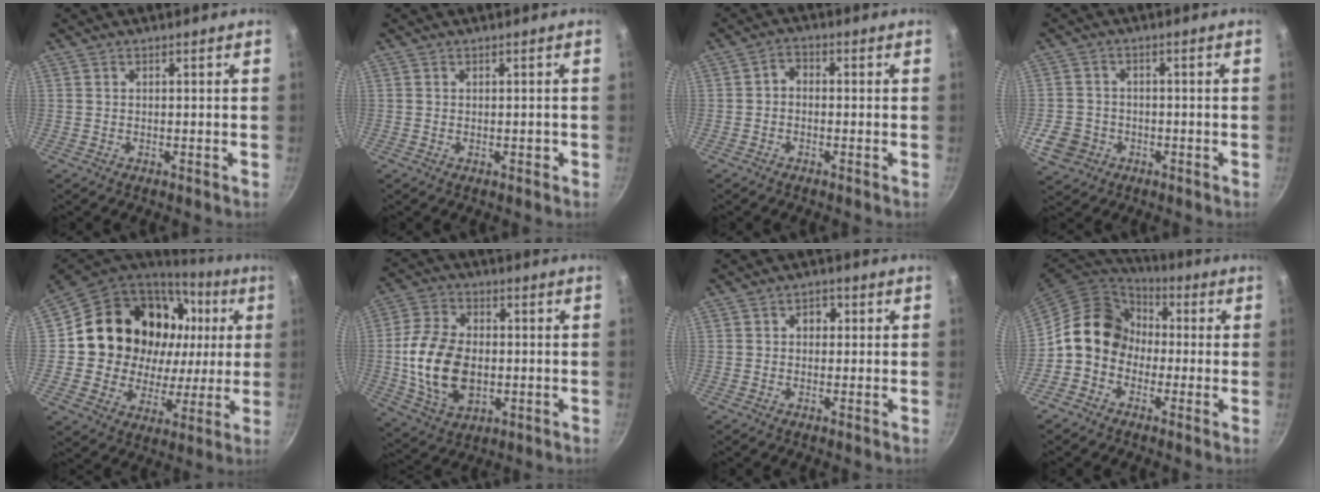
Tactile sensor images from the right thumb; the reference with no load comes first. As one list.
[{"total": 0.9, "force": [-0.2, 0.6, 0.6], "torque": [-0.001, 0.004, -0.004]}, {"total": 2.4, "force": [-0.7, 1.7, 1.5], "torque": [-0.028, 0.012, -0.021]}, {"total": 6.5, "force": [-2.3, 5.6, 2.4], "torque": [-0.037, 0.020, -0.036]}, {"total": 24.4, "force": [5.7, 19.6, 13.3], "torque": [-0.204, 0.022, 0.104]}, {"total": 15.8, "force": [-1.3, 10.5, 11.7], "torque": [-0.208, 0.006, -0.019]}, {"total": 2.8, "force": [0.4, 2.4, 1.5], "torque": [-0.007, 0.004, 0.000]}, {"total": 13.5, "force": [-0.9, 11.4, 7.1], "torque": [-0.083, 0.044, -0.039]}]